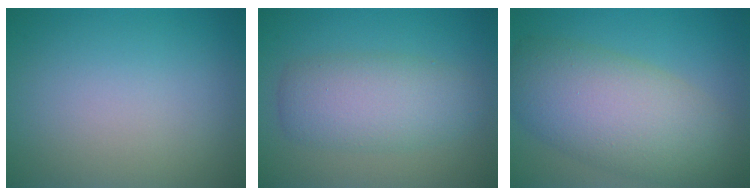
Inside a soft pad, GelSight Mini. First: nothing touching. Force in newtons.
{"total": 4.9, "press": 4.9, "slide": 0.1}
{"total": 9.1, "press": 9.1, "slide": 0.4}